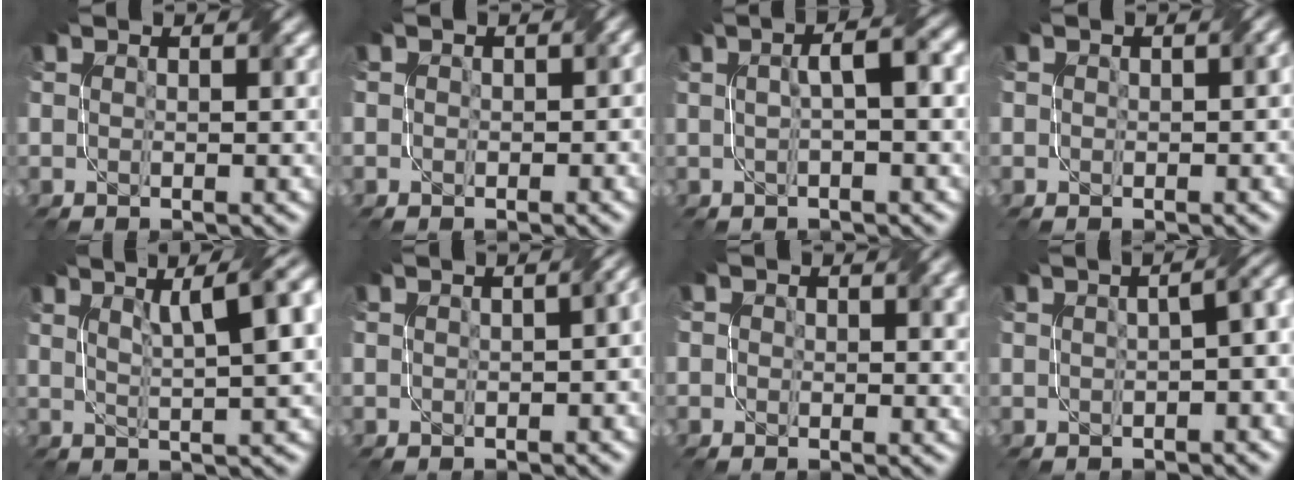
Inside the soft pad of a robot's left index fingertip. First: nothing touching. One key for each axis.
{"total": 1.5, "fx": 0.0, "fy": 1.4, "fz": 0.7, "tx": 0.000, "ty": -0.003, "tz": 0.001}
{"total": 3.5, "fx": 0.4, "fy": 0.7, "fz": 3.4, "tx": -0.054, "ty": 0.017, "tz": 0.009}
{"total": 1.0, "fx": 0.0, "fy": 0.7, "fz": 0.7, "tx": -0.003, "ty": 0.003, "tz": 0.007}
{"total": 9.2, "fx": 3.9, "fy": 2.6, "fz": 7.9, "tx": -0.079, "ty": 0.032, "tz": 0.054}
{"total": 3.1, "fx": 0.0, "fy": 1.5, "fz": 2.7, "tx": -0.015, "ty": 0.005, "tz": 0.010}
{"total": 1.5, "fx": 0.6, "fy": 1.2, "fz": 0.6, "tx": 0.001, "ty": -0.001, "tz": 0.010}
{"total": 6.4, "fx": 0.4, "fy": 3.1, "fz": 5.6, "tx": -0.028, "ty": 0.023, "tz": 0.000}